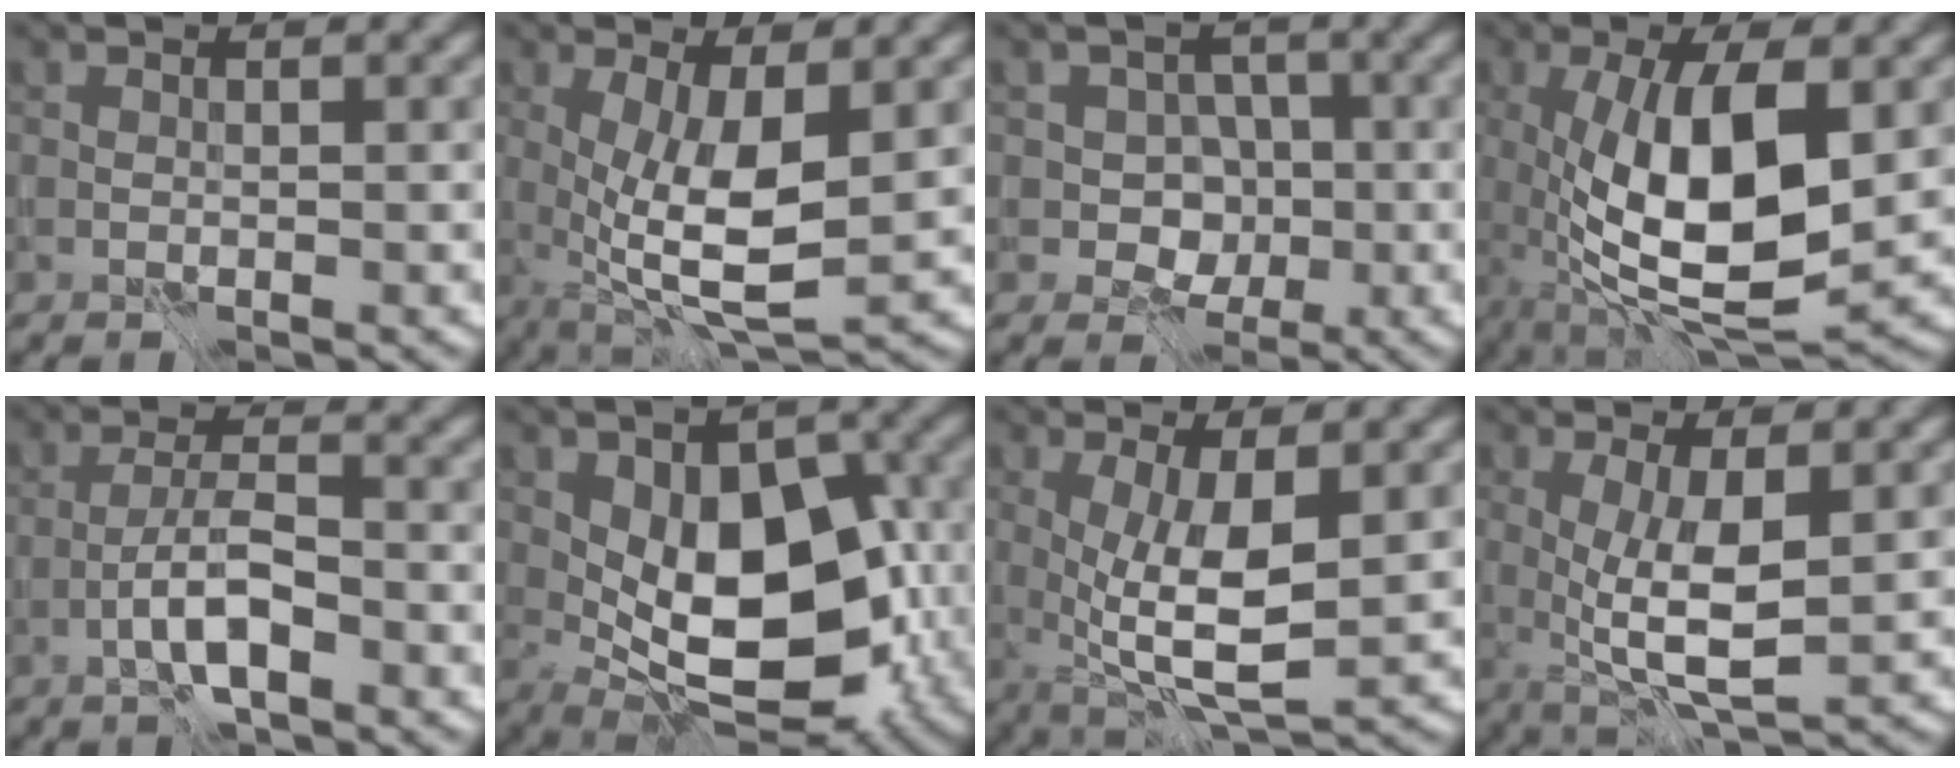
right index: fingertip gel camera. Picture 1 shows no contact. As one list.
[{"total": 7.7, "force": [-0.2, 2.6, 7.2], "torque": [-0.136, -0.013, 0.001]}, {"total": 5.3, "force": [-0.9, 4.8, 2.2], "torque": [-0.003, 0.014, -0.043]}, {"total": 11.0, "force": [-1.1, 3.8, 10.3], "torque": [-0.192, -0.008, -0.020]}, {"total": 3.7, "force": [-2.2, 0.8, 2.9], "torque": [-0.053, 0.008, -0.045]}, {"total": 10.4, "force": [-1.0, 6.0, 8.5], "torque": [-0.116, -0.003, -0.016]}, {"total": 6.6, "force": [0.0, 2.2, 6.2], "torque": [-0.119, -0.013, 0.004]}, {"total": 5.7, "force": [0.0, 1.7, 5.5], "torque": [-0.105, -0.011, 0.003]}]